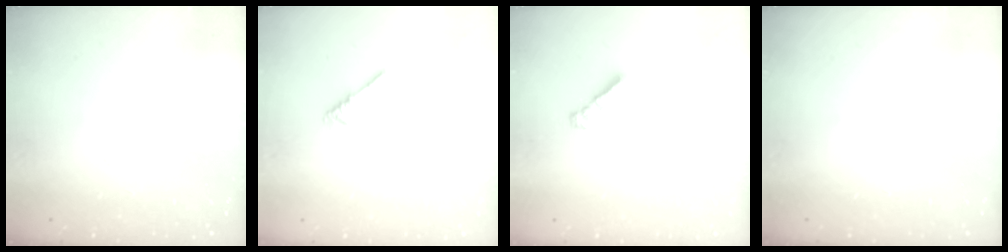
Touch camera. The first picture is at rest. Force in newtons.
{"total": 2.2, "press": 2.1, "slide": 0.5}
{"total": 2.4, "press": 2.4, "slide": 0.1}
{"total": 0.0}